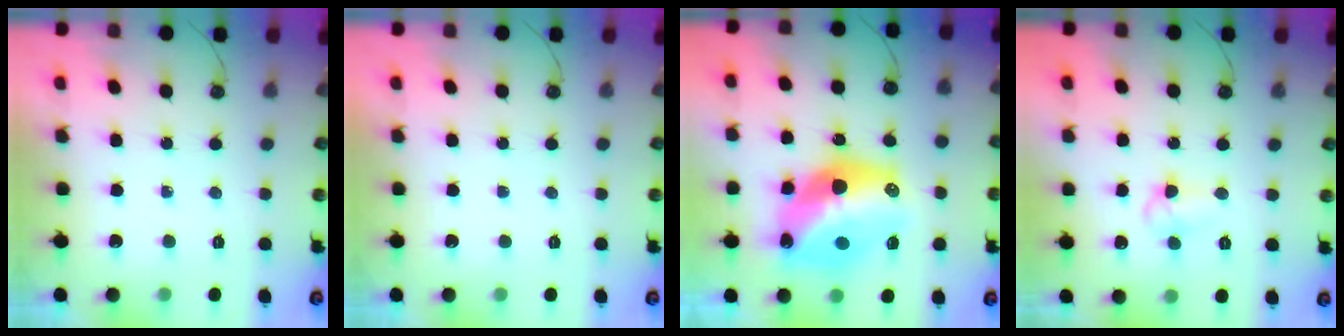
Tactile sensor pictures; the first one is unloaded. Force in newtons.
{"total": 0.0}
{"total": 18.4, "press": 18.3, "slide": 1.4}
{"total": 4.7, "press": 4.5, "slide": 1.1}